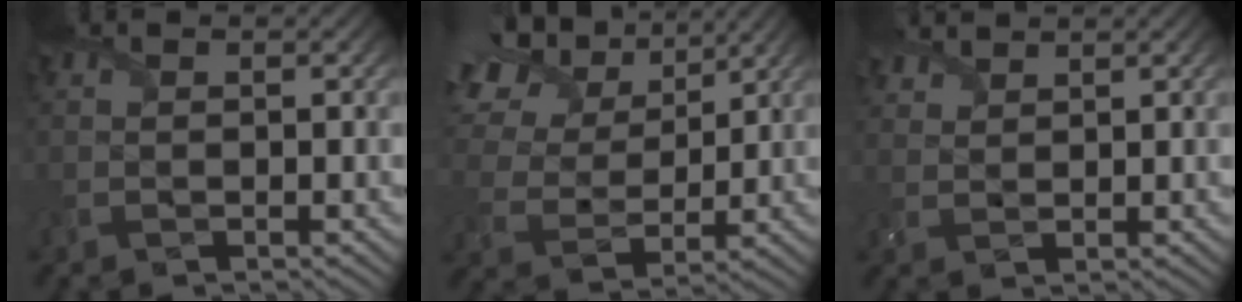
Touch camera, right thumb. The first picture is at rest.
{"total": 14.6, "force": [8.3, 8.4, 8.6], "torque": [-0.244, 0.034, 0.139]}
{"total": 2.9, "force": [2.6, 1.0, 0.8], "torque": [-0.026, 0.003, 0.059]}